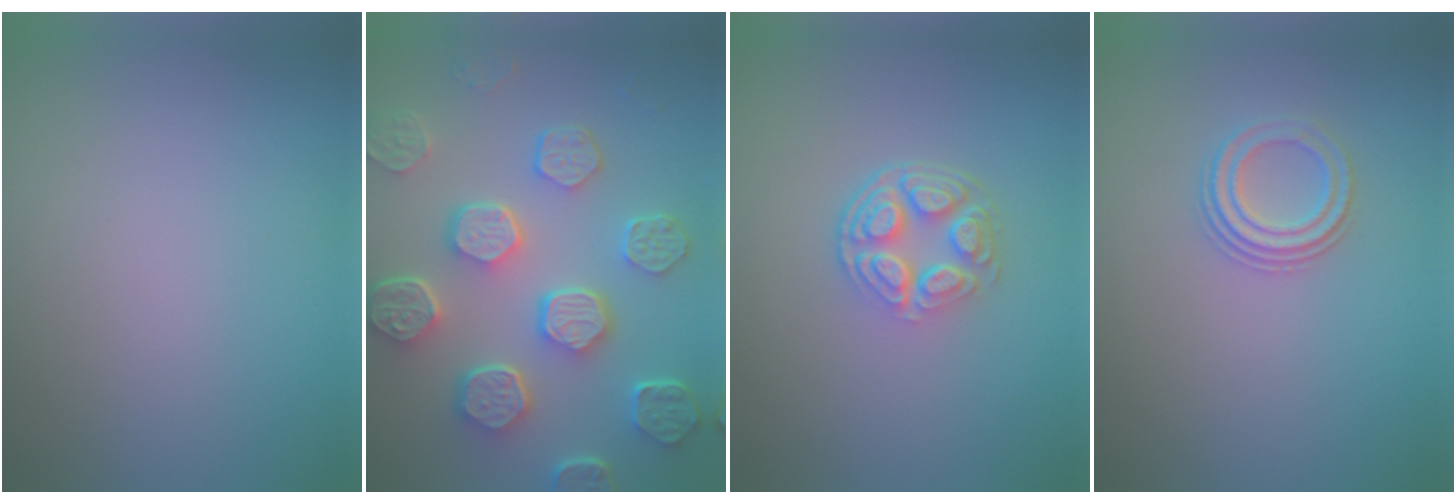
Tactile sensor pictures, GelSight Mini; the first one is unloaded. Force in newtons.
{"total": 8.1, "press": 6.1, "slide": 5.3}
{"total": 4.5, "press": 3.2, "slide": 3.1}
{"total": 2.6, "press": 2.3, "slide": 1.2}